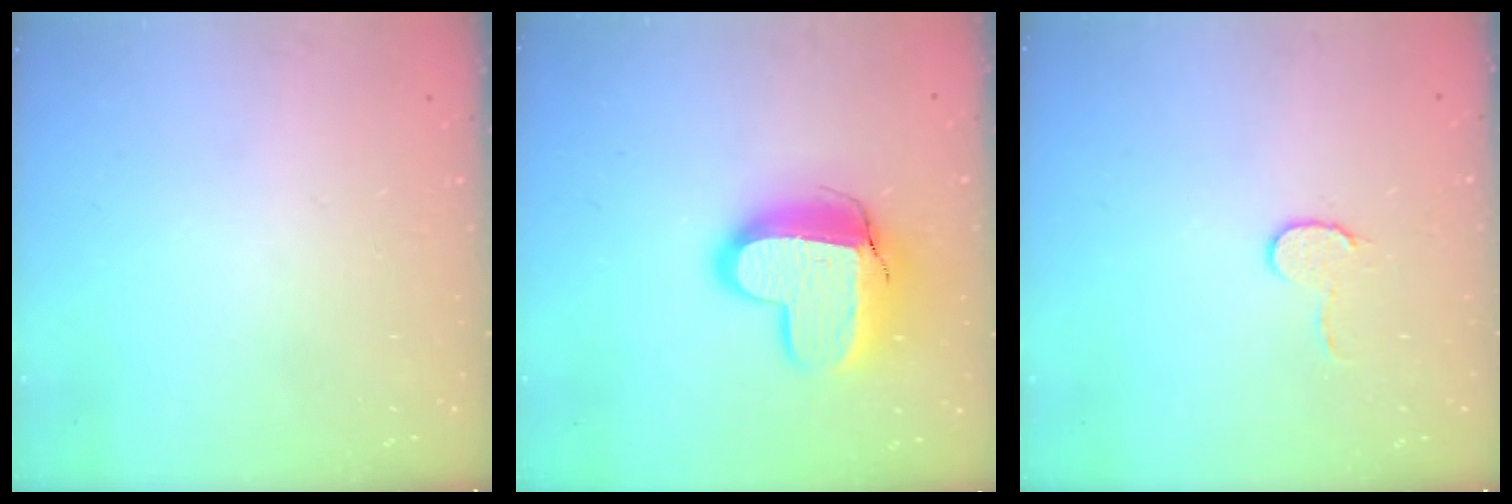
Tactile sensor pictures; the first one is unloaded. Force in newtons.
{"total": 14.1, "press": 14.1, "slide": 1.1}
{"total": 5.9, "press": 5.9, "slide": 0.5}